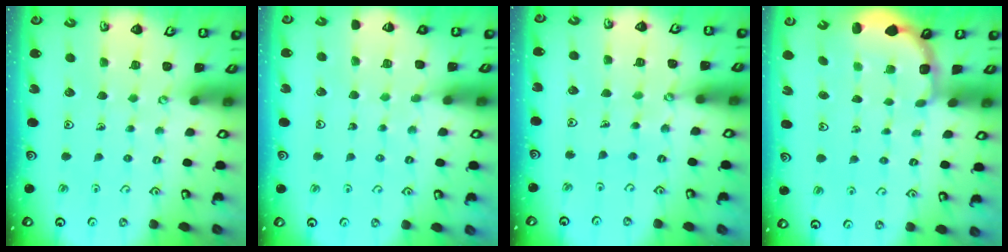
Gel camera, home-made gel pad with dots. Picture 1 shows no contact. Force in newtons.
{"total": 4.4, "press": 4.4, "slide": 0.5}
{"total": 0.6, "press": 0.6, "slide": 0.1}
{"total": 3.0, "press": 2.6, "slide": 1.5}